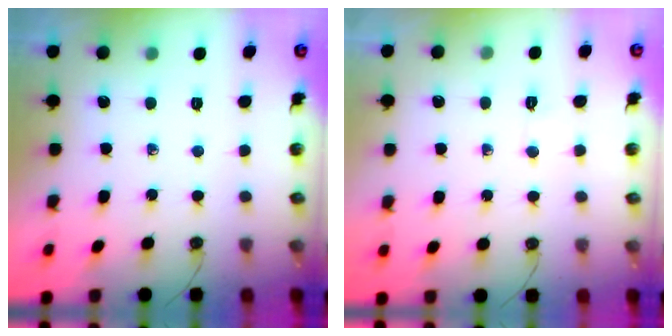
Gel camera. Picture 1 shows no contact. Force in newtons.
{"total": 2.3, "press": 2.3, "slide": 0.3}